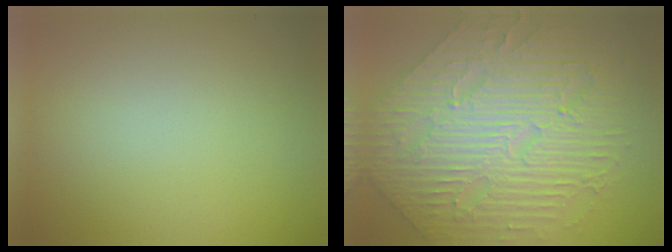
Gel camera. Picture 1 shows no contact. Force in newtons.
{"total": 10.4, "press": 7.1, "slide": 7.6}